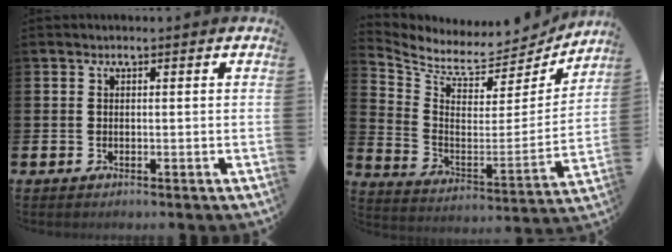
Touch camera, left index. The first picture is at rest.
{"total": 7.6, "force": [7.2, 2.0, 1.2], "torque": [-0.061, -0.069, 0.120]}